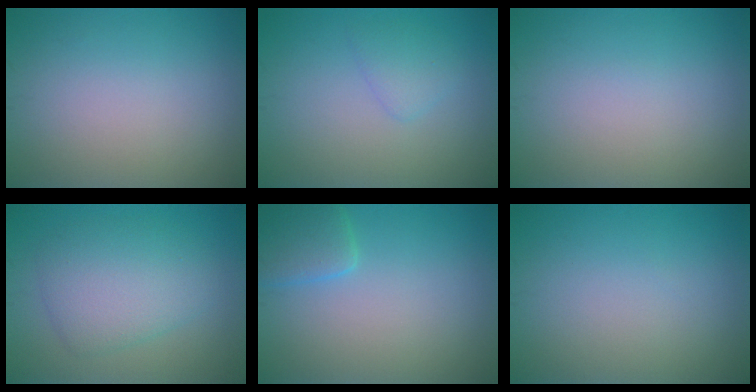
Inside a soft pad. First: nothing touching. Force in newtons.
{"total": 1.6, "press": 1.6, "slide": 0.1}
{"total": 0.0}
{"total": 4.8, "press": 4.8, "slide": 0.2}
{"total": 2.6, "press": 2.6, "slide": 0.2}
{"total": 0.0}